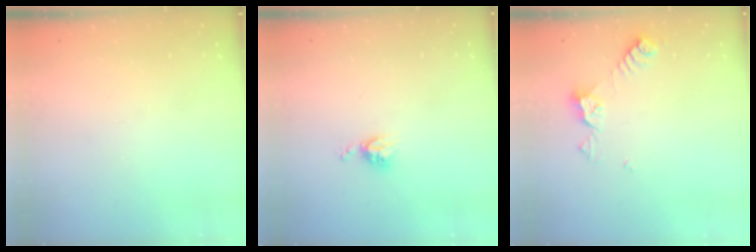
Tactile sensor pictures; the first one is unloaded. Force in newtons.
{"total": 4.2, "press": 4.2, "slide": 0.5}
{"total": 6.0, "press": 6.0, "slide": 0.6}